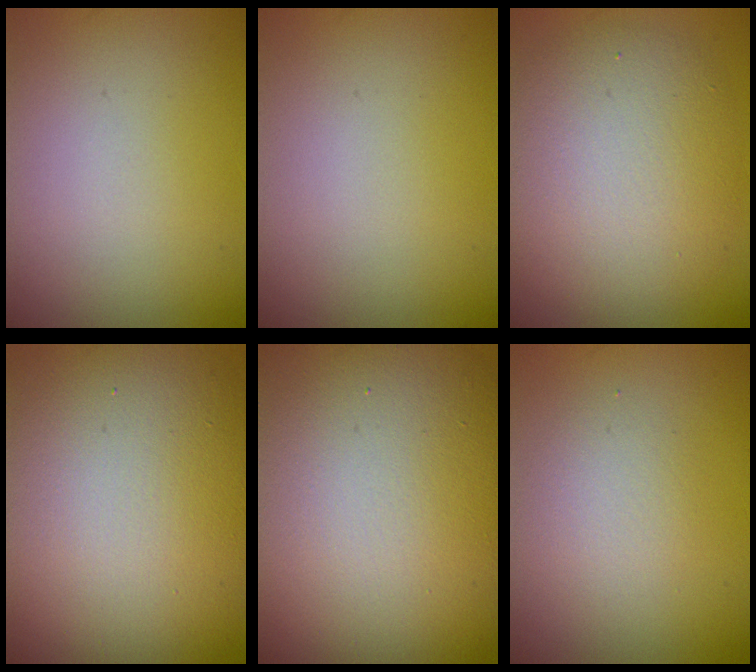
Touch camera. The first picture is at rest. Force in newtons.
{"total": 0.0}
{"total": 7.5, "press": 7.5, "slide": 0.4}
{"total": 16.6, "press": 16.6, "slide": 0.6}
{"total": 19.7, "press": 19.6, "slide": 1.3}
{"total": 2.0, "press": 2.0, "slide": 0.1}